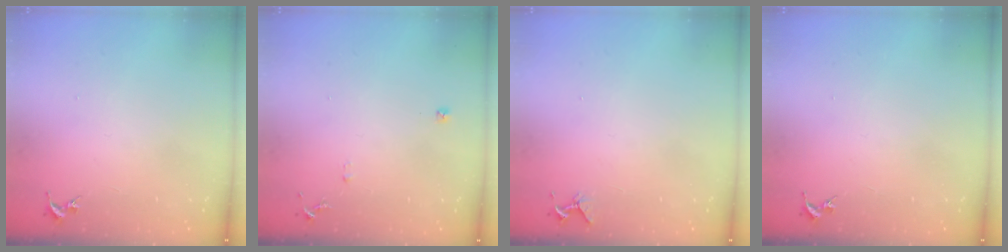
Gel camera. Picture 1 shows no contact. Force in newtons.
{"total": 5.6, "press": 5.5, "slide": 0.6}
{"total": 4.2, "press": 4.2, "slide": 0.4}
{"total": 0.0}